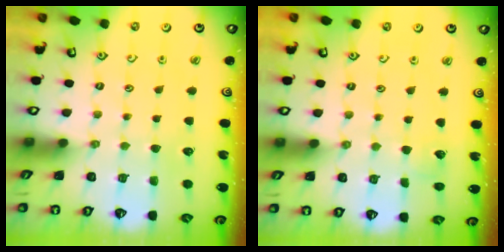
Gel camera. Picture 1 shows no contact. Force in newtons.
{"total": 2.9, "press": 2.9, "slide": 0.3}